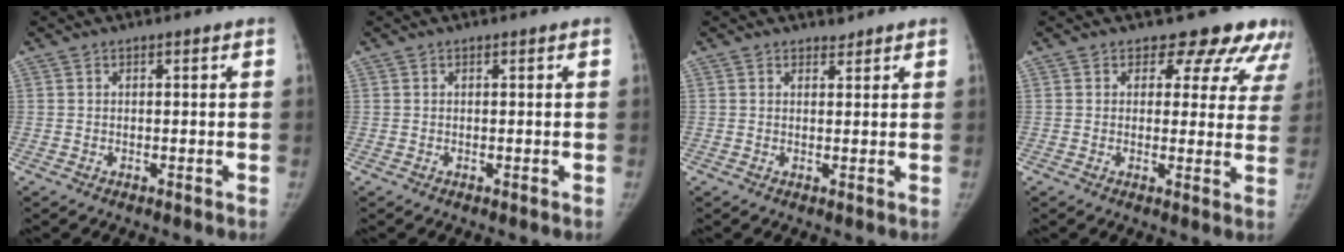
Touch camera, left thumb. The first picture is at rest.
{"total": 0.0}
{"total": 1.3, "force": [1.1, 0.6, 0.0], "torque": [0.012, -0.009, 0.013]}
{"total": 10.9, "force": [8.7, 5.9, 2.8], "torque": [0.028, -0.037, 0.072]}